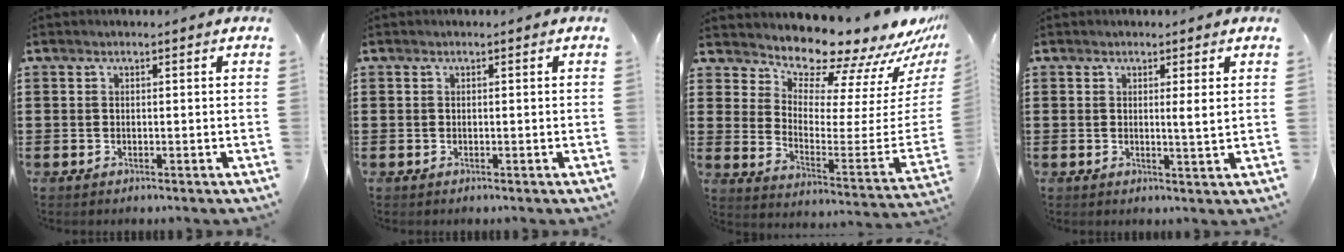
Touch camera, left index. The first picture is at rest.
{"total": 0.0}
{"total": 9.9, "force": [9.7, 1.5, 1.4], "torque": [-0.042, -0.110, 0.162]}
{"total": 2.2, "force": [0.9, -0.2, 2.0], "torque": [-0.034, -0.007, 0.013]}